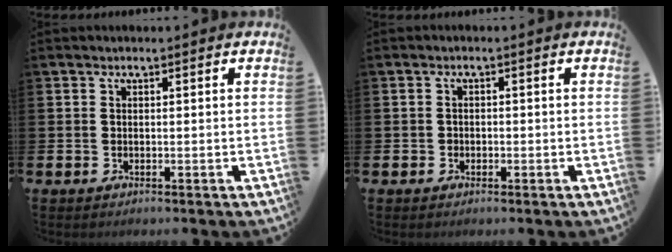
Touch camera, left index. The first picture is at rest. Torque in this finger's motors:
{"motor_torque": [-0.05, -0.14, -0.05, -0.01]}